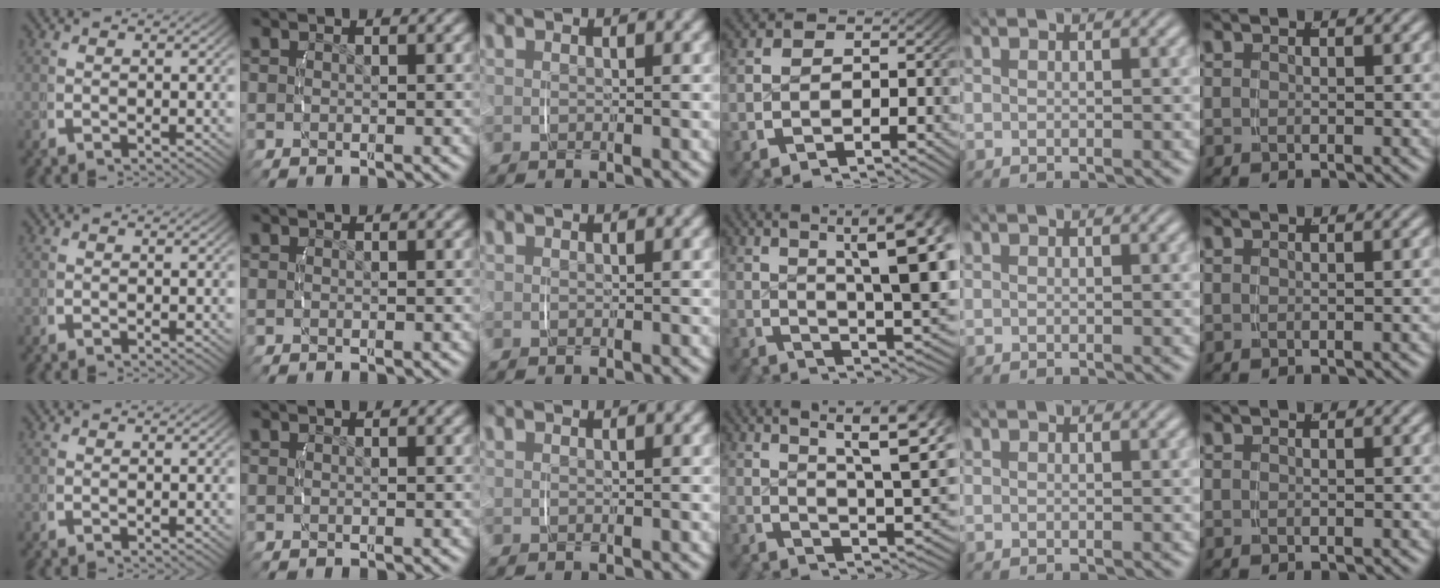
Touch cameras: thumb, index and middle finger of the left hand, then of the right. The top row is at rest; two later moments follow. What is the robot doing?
{"motion": "lift_and_place", "object": "string"}